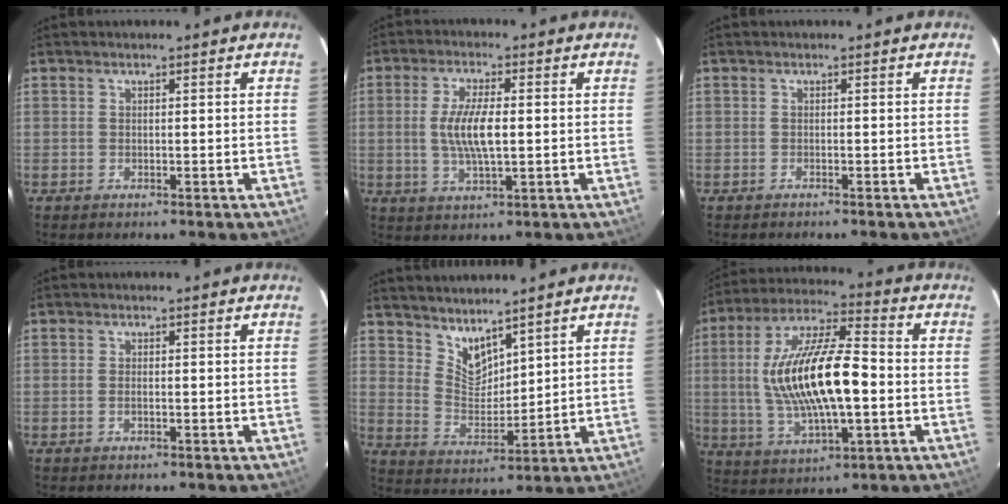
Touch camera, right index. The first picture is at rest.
{"total": 7.6, "force": [0.0, 2.1, 7.3], "torque": [-0.145, -0.002, 0.002]}
{"total": 0.5, "force": [-0.5, -0.2, 0.1], "torque": [0.005, -0.005, -0.007]}
{"total": 0.8, "force": [-0.3, 0.4, 0.7], "torque": [-0.015, 0.001, -0.006]}
{"total": 6.8, "force": [5.7, 2.6, 2.6], "torque": [-0.040, -0.005, 0.116]}
{"total": 19.1, "force": [-0.8, 6.5, 18.0], "torque": [-0.348, 0.008, -0.009]}